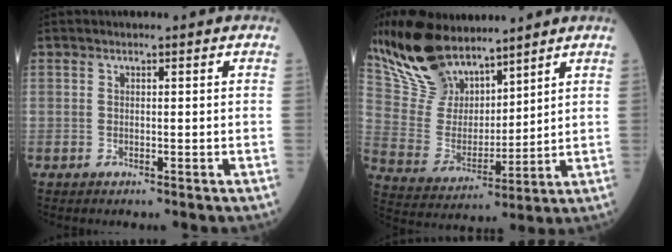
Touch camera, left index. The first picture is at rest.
{"total": 14.5, "force": [11.7, 6.4, 5.7], "torque": [-0.128, 0.027, 0.233]}